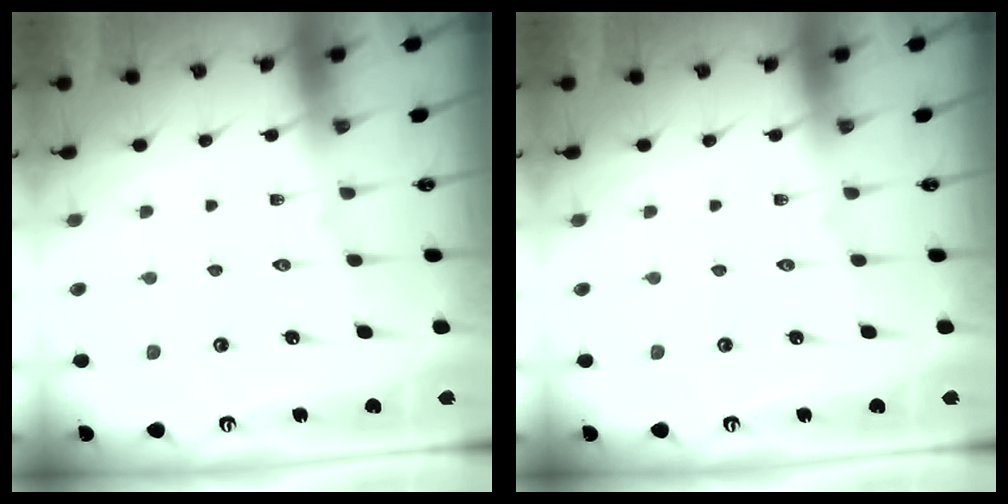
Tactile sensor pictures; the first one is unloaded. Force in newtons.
{"total": 0.0}